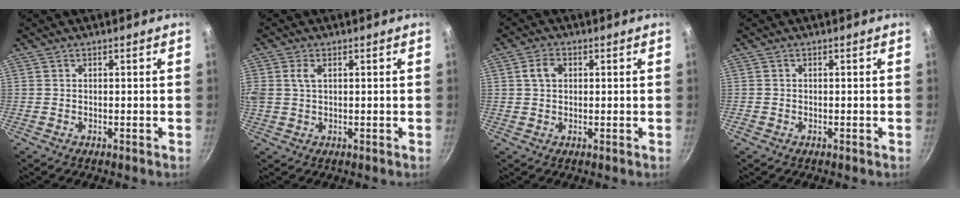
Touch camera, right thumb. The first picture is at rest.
{"total": 3.8, "force": [1.1, 2.2, 2.8], "torque": [-0.074, 0.011, 0.026]}
{"total": 3.5, "force": [0.8, 2.5, 2.4], "torque": [-0.044, 0.007, 0.015]}
{"total": 0.6, "force": [-0.3, 0.5, 0.2], "torque": [-0.005, 0.001, -0.007]}